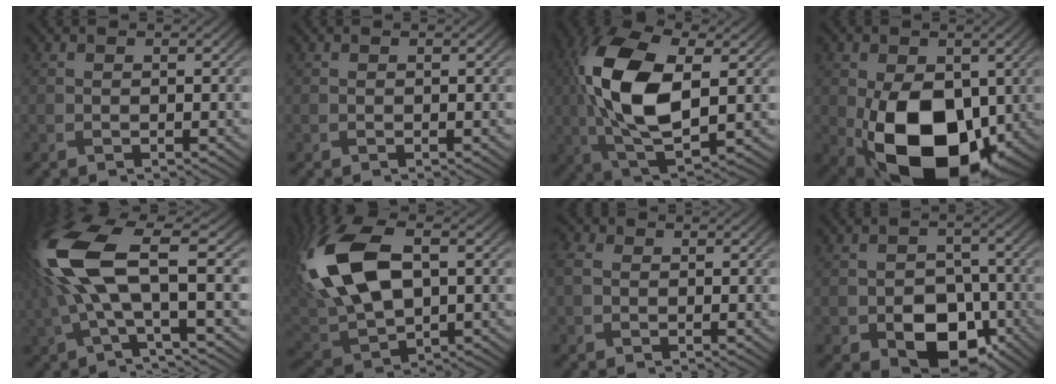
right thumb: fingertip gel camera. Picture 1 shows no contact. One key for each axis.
{"total": 0.0}
{"total": 15.5, "fx": 1.8, "fy": 7.9, "fz": 13.3, "tx": -0.297, "ty": 0.011, "tz": 0.029}
{"total": 16.0, "fx": -2.9, "fy": 10.3, "fz": 11.9, "tx": -0.207, "ty": -0.030, "tz": -0.047}
{"total": 13.0, "fx": 1.2, "fy": 4.3, "fz": 12.2, "tx": -0.283, "ty": 0.006, "tz": 0.021}
{"total": 16.3, "fx": 3.5, "fy": 9.1, "fz": 13.0, "tx": -0.312, "ty": 0.005, "tz": 0.074}
{"total": 3.0, "fx": 0.2, "fy": 2.5, "fz": 1.6, "tx": -0.056, "ty": 0.008, "tz": -0.001}
{"total": 9.2, "fx": -4.0, "fy": 6.1, "fz": 5.5, "tx": -0.088, "ty": -0.018, "tz": -0.063}